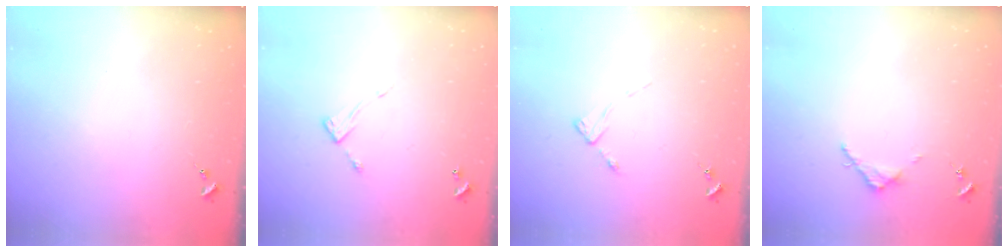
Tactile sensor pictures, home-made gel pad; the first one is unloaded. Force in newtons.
{"total": 5.1, "press": 5.1, "slide": 0.4}
{"total": 2.5, "press": 2.5, "slide": 0.3}
{"total": 3.1, "press": 3.1, "slide": 0.4}